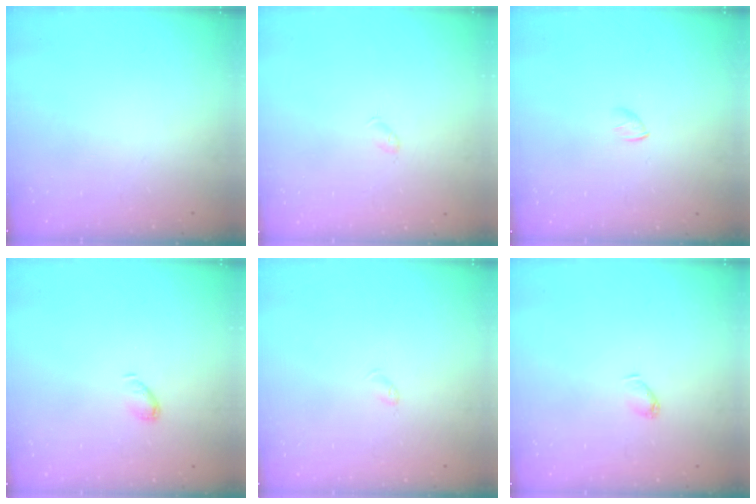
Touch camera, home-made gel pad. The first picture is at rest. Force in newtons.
{"total": 3.3, "press": 3.2, "slide": 0.6}
{"total": 1.3, "press": 1.2, "slide": 0.4}
{"total": 4.5, "press": 4.4, "slide": 0.8}
{"total": 2.7, "press": 2.6, "slide": 0.4}
{"total": 2.8, "press": 2.8, "slide": 0.4}